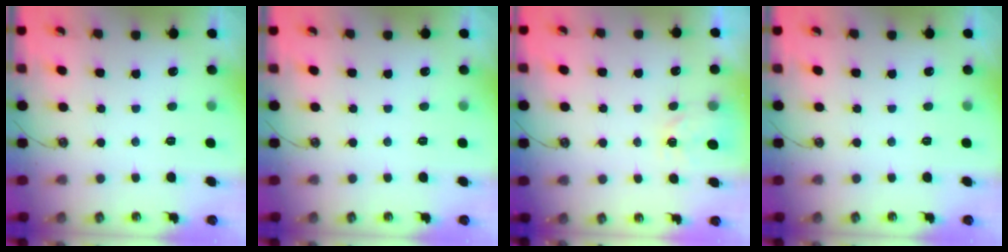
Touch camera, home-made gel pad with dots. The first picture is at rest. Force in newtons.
{"total": 0.0}
{"total": 3.0, "press": 3.0, "slide": 0.3}
{"total": 0.0}